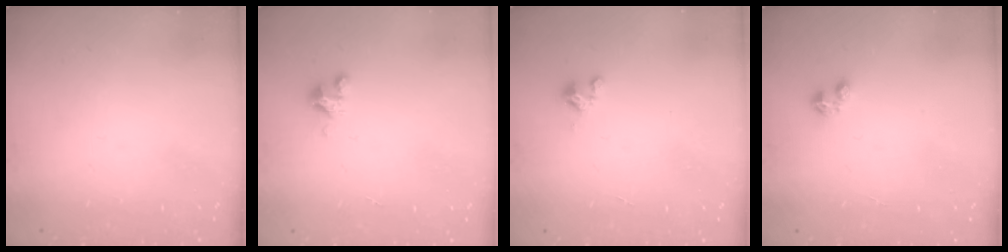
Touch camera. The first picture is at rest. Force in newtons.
{"total": 2.5, "press": 2.5, "slide": 0.2}
{"total": 0.9, "press": 0.9, "slide": 0.2}
{"total": 2.4, "press": 2.4, "slide": 0.3}